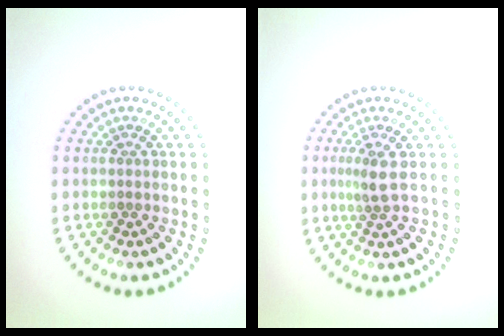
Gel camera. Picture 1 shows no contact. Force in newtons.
{"total": 2.1, "press": 1.6, "slide": 1.3}